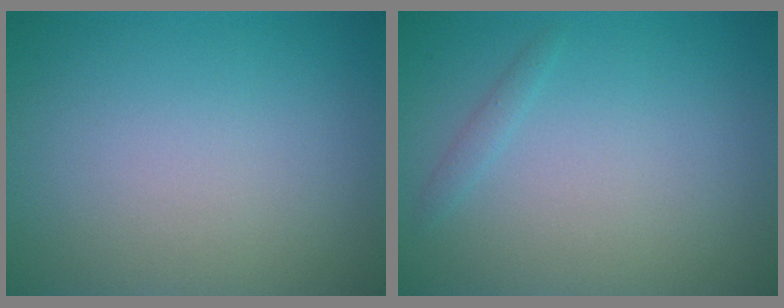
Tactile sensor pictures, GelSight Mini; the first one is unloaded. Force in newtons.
{"total": 0.8, "press": 0.8, "slide": 0.1}